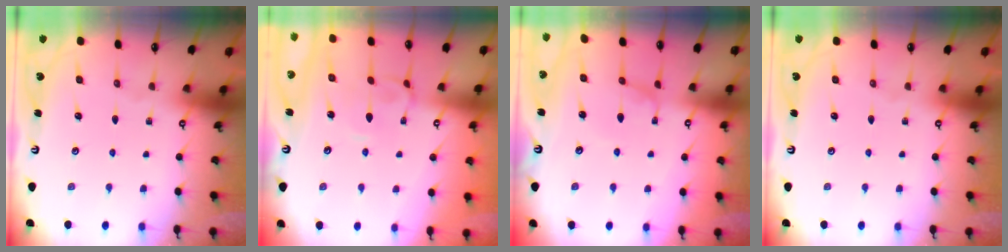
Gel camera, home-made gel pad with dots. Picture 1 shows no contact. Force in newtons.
{"total": 3.7, "press": 3.7, "slide": 0.5}
{"total": 0.7, "press": 0.5, "slide": 0.4}
{"total": 0.0}